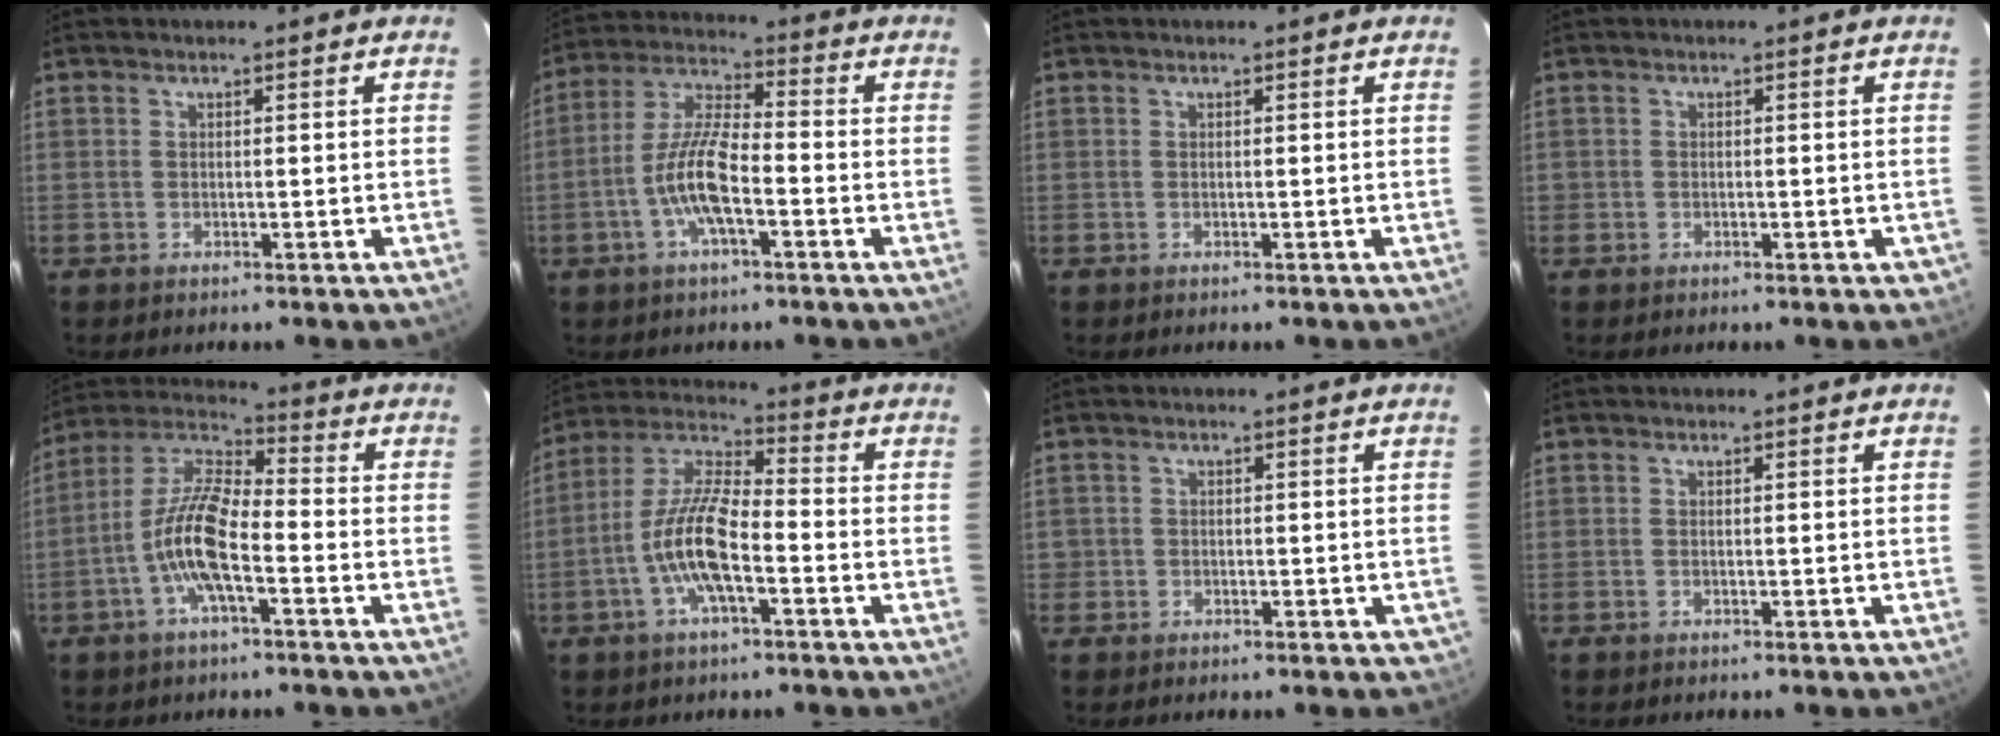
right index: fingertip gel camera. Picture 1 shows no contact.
{"total": 9.4, "force": [-3.0, 2.1, 8.7], "torque": [-0.182, 0.011, -0.059]}
{"total": 0.0}
{"total": 1.8, "force": [-0.7, 1.4, 0.8], "torque": [0.001, 0.008, -0.003]}
{"total": 11.0, "force": [-3.4, 2.7, 10.1], "torque": [-0.214, 0.015, -0.065]}
{"total": 11.2, "force": [-3.3, 2.9, 10.4], "torque": [-0.219, 0.013, -0.063]}
{"total": 2.0, "force": [-0.5, 1.9, 0.4], "torque": [0.008, 0.007, -0.003]}
{"total": 0.0}